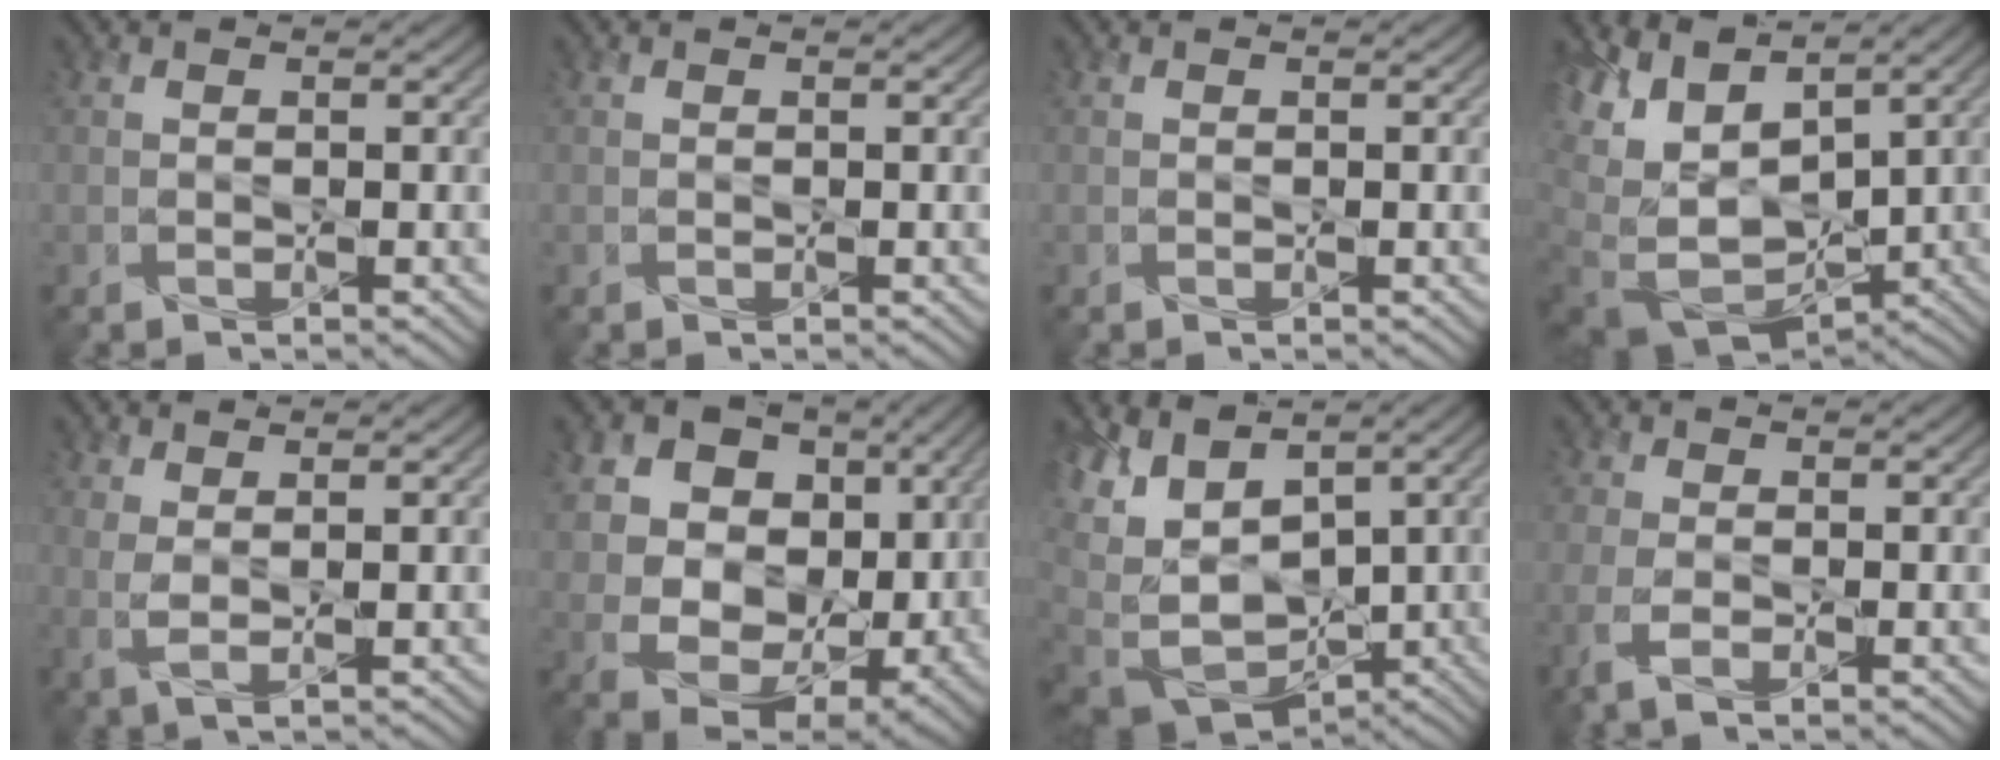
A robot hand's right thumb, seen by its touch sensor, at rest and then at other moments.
{"total": 0.0}
{"total": 0.0}
{"total": 12.0, "force": [0.8, 8.1, 8.8], "torque": [-0.213, -0.012, 0.075]}
{"total": 2.4, "force": [1.2, 0.5, 2.1], "torque": [-0.047, 0.000, 0.024]}
{"total": 16.4, "force": [5.3, 12.3, 9.4], "torque": [-0.215, 0.033, 0.101]}
{"total": 11.4, "force": [0.1, 7.3, 8.7], "torque": [-0.201, -0.018, 0.042]}
{"total": 3.8, "force": [-1.2, 1.8, 3.1], "torque": [-0.084, -0.007, -0.026]}